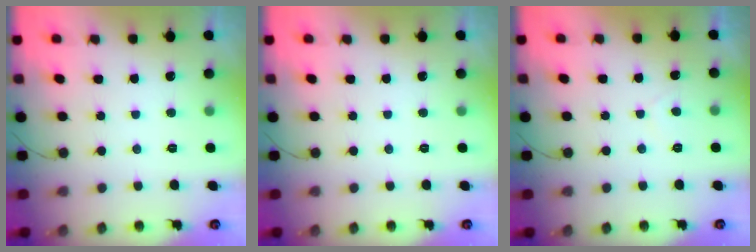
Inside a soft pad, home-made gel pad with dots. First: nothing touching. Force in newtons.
{"total": 0.0}
{"total": 0.8, "press": 0.6, "slide": 0.4}